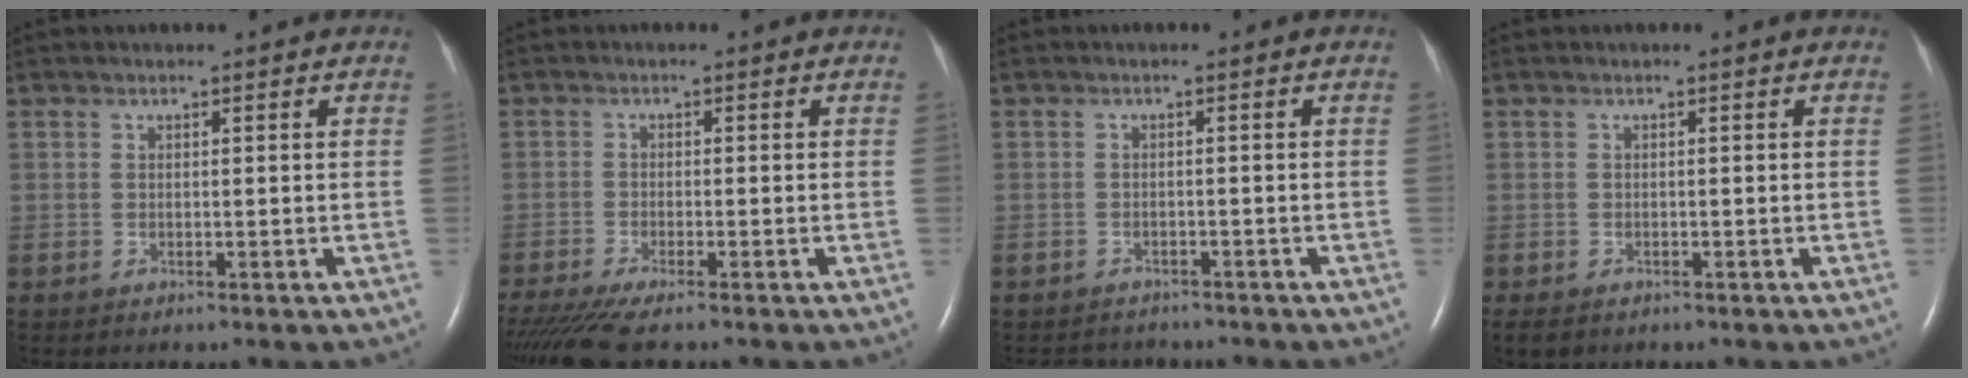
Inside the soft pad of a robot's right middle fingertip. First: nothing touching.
{"total": 8.1, "force": [-6.6, 0.5, 4.6], "torque": [-0.080, -0.023, -0.115]}
{"total": 4.3, "force": [-4.0, 1.5, 0.1], "torque": [-0.003, -0.003, -0.054]}
{"total": 2.4, "force": [-1.7, 1.5, 1.0], "torque": [-0.018, -0.005, -0.022]}